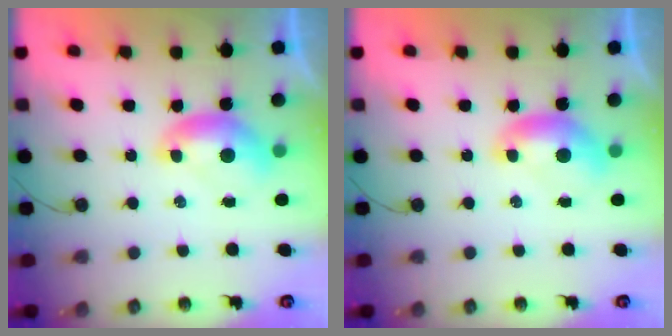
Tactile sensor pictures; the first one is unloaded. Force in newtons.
{"total": 0.0}